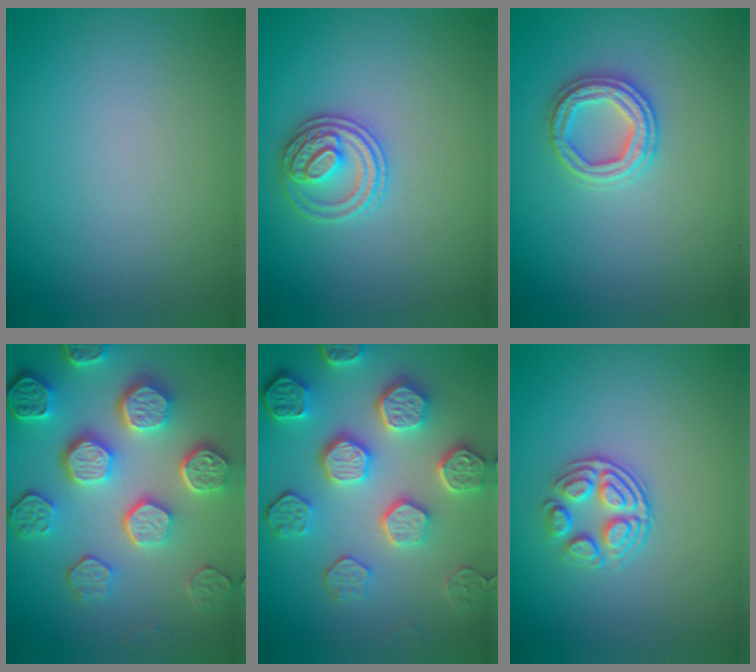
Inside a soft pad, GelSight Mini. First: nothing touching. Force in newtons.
{"total": 2.7, "press": 2.6, "slide": 0.5}
{"total": 2.7, "press": 2.7, "slide": 0.3}
{"total": 8.1, "press": 6.1, "slide": 5.3}
{"total": 7.4, "press": 5.8, "slide": 4.6}
{"total": 3.1, "press": 2.6, "slide": 1.7}